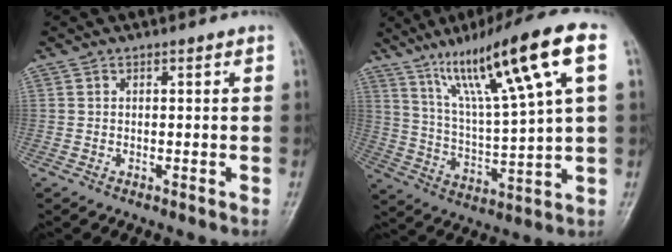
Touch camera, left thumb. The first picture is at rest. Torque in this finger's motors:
{"motor_torque": [0.30, 0.14, 1.69, -1.08, 0.31]}